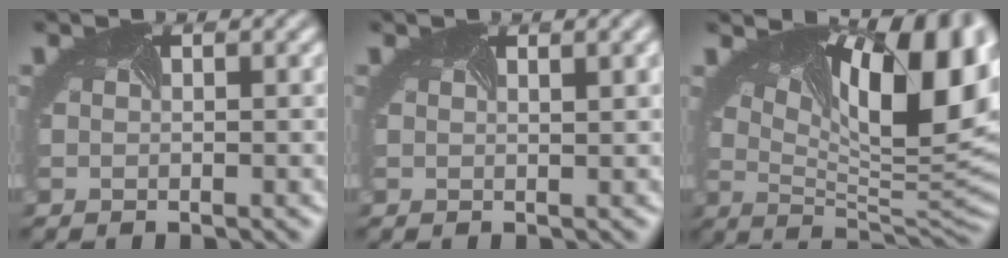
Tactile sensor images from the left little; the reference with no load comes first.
{"total": 2.5, "force": [1.3, 0.9, 1.9], "torque": [-0.015, 0.018, 0.002]}
{"total": 14.5, "force": [5.2, 6.0, 12.1], "torque": [-0.158, 0.008, 0.089]}